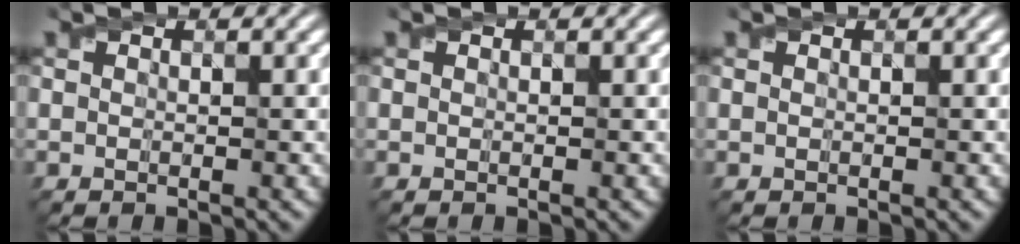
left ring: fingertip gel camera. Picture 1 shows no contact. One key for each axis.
{"total": 0.0}
{"total": 0.0}